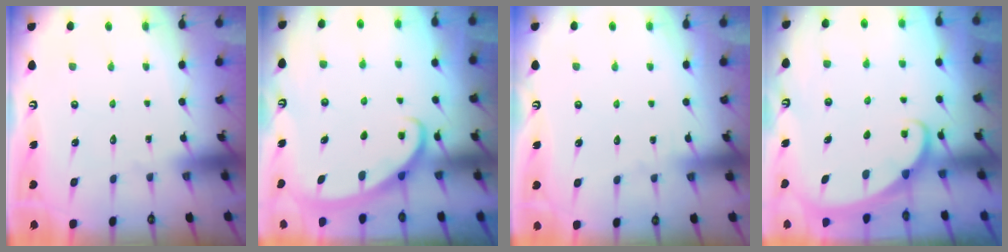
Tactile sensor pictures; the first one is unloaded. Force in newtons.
{"total": 3.0, "press": 2.9, "slide": 0.4}
{"total": 2.5, "press": 2.5, "slide": 0.4}
{"total": 1.7, "press": 1.7, "slide": 0.1}